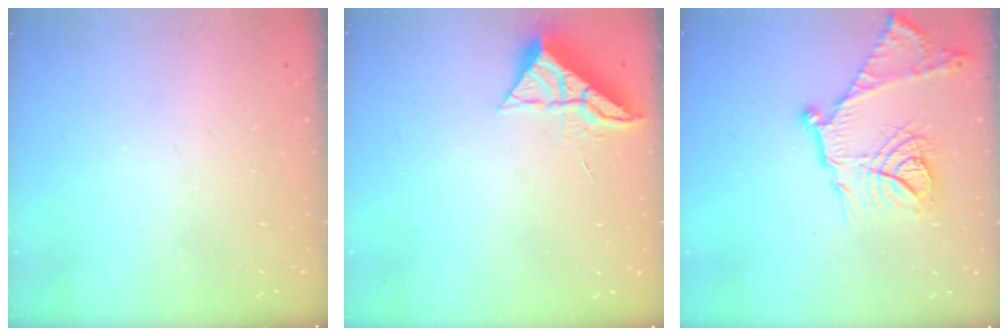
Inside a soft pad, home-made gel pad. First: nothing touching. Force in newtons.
{"total": 6.4, "press": 6.4, "slide": 0.2}
{"total": 19.7, "press": 19.6, "slide": 1.7}